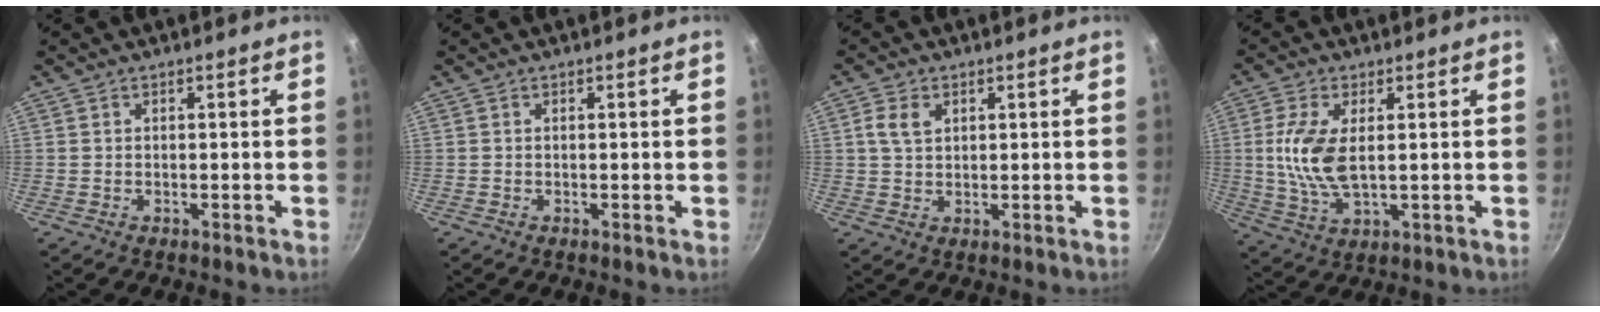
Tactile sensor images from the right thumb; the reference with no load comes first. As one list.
[{"total": 0.0}, {"total": 4.1, "force": [1.4, 2.9, 2.6], "torque": [-0.039, 0.002, 0.026]}, {"total": 9.9, "force": [1.2, 4.7, 8.6], "torque": [-0.177, -0.005, 0.026]}]